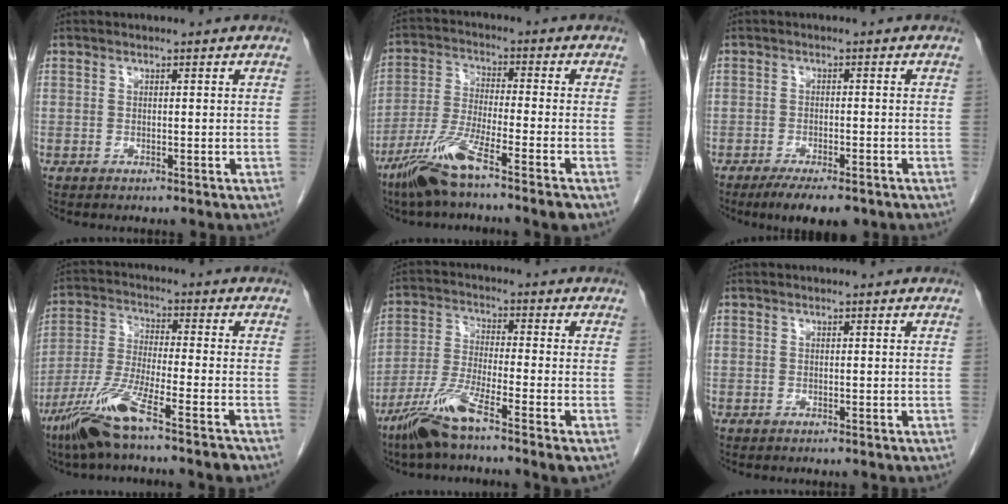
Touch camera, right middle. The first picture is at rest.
{"total": 10.2, "force": [-6.8, -0.3, 7.6], "torque": [-0.161, -0.025, -0.135]}
{"total": 6.9, "force": [-4.9, 1.9, 4.4], "torque": [-0.059, -0.010, -0.072]}
{"total": 11.0, "force": [-7.4, -0.2, 8.2], "torque": [-0.173, -0.027, -0.145]}
{"total": 9.2, "force": [-6.0, -0.3, 6.9], "torque": [-0.147, -0.023, -0.122]}
{"total": 0.0}